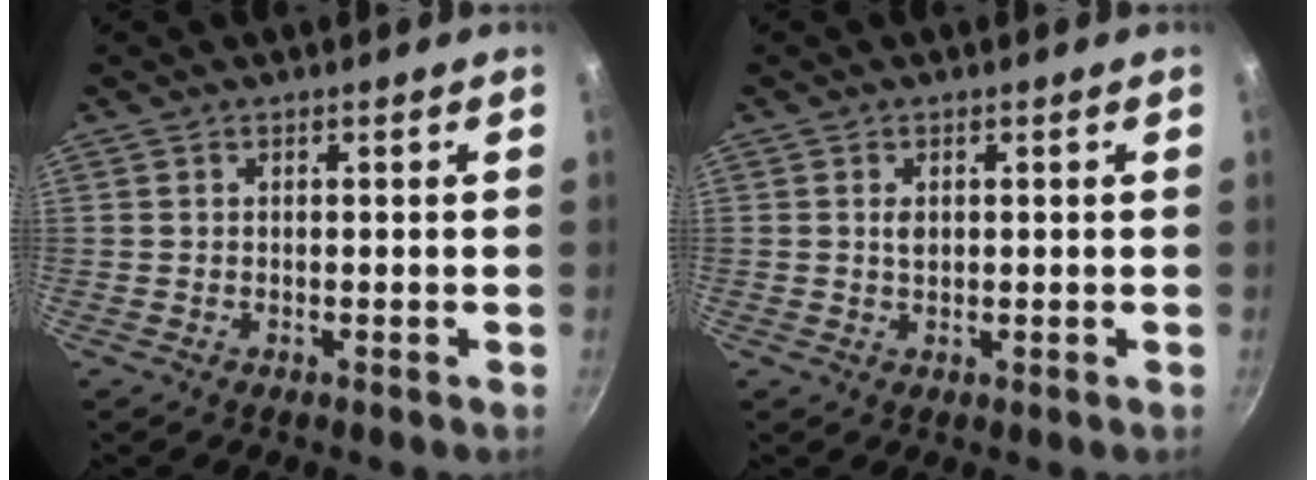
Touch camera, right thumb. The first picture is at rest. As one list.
[{"total": 1.6, "force": [0.3, 1.1, 1.2], "torque": [-0.018, -0.002, 0.006]}]